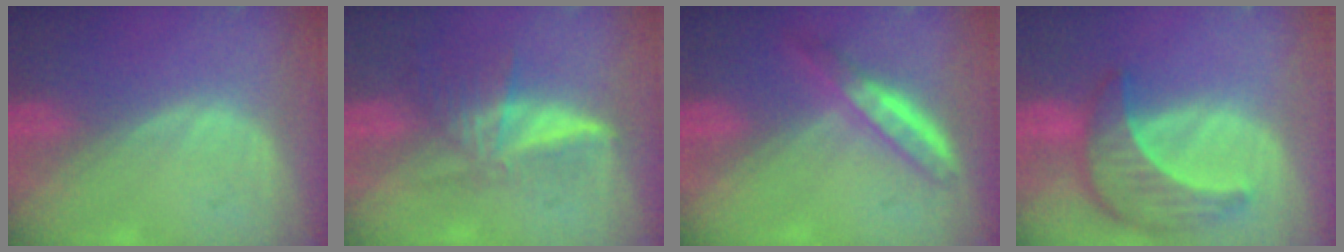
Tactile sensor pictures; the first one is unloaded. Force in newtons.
{"total": 5.9, "press": 5.5, "slide": 2.3}
{"total": 4.9, "press": 4.5, "slide": 1.9}
{"total": 8.7, "press": 7.9, "slide": 3.7}